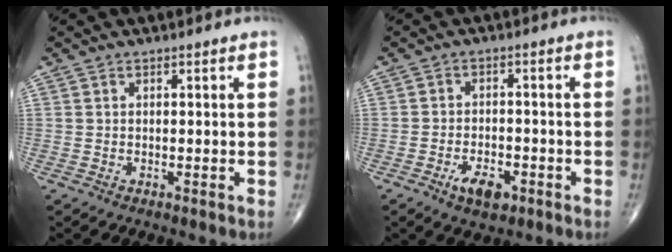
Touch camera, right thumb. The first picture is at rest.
{"total": 5.5, "force": [-2.9, 2.8, 3.8], "torque": [-0.056, 0.010, -0.046]}